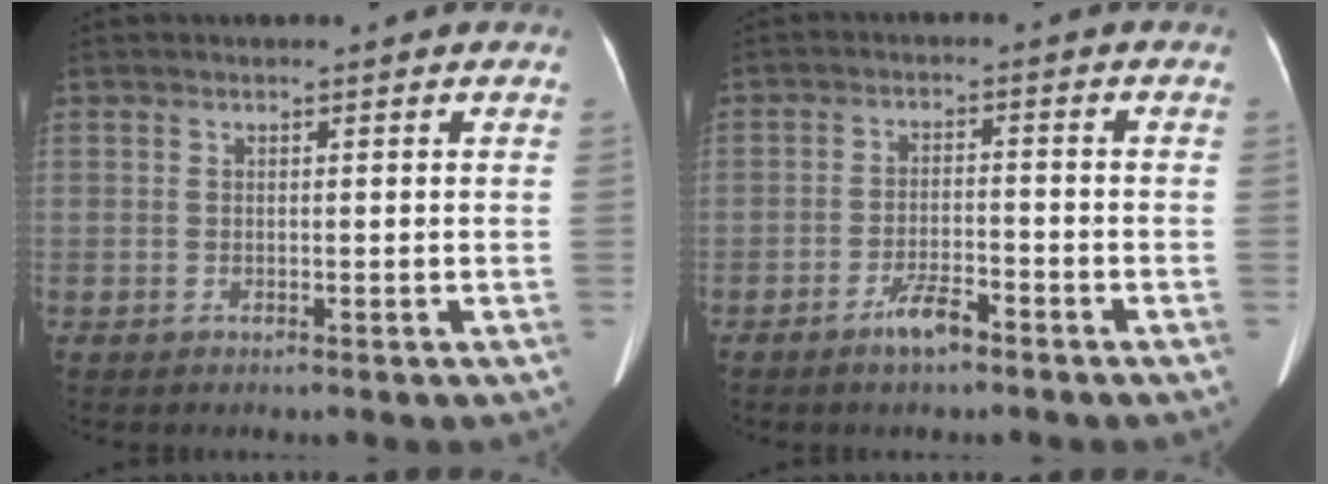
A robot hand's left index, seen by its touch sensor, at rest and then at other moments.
{"total": 4.1, "force": [-3.1, 0.9, 2.6], "torque": [-0.052, -0.005, -0.054]}